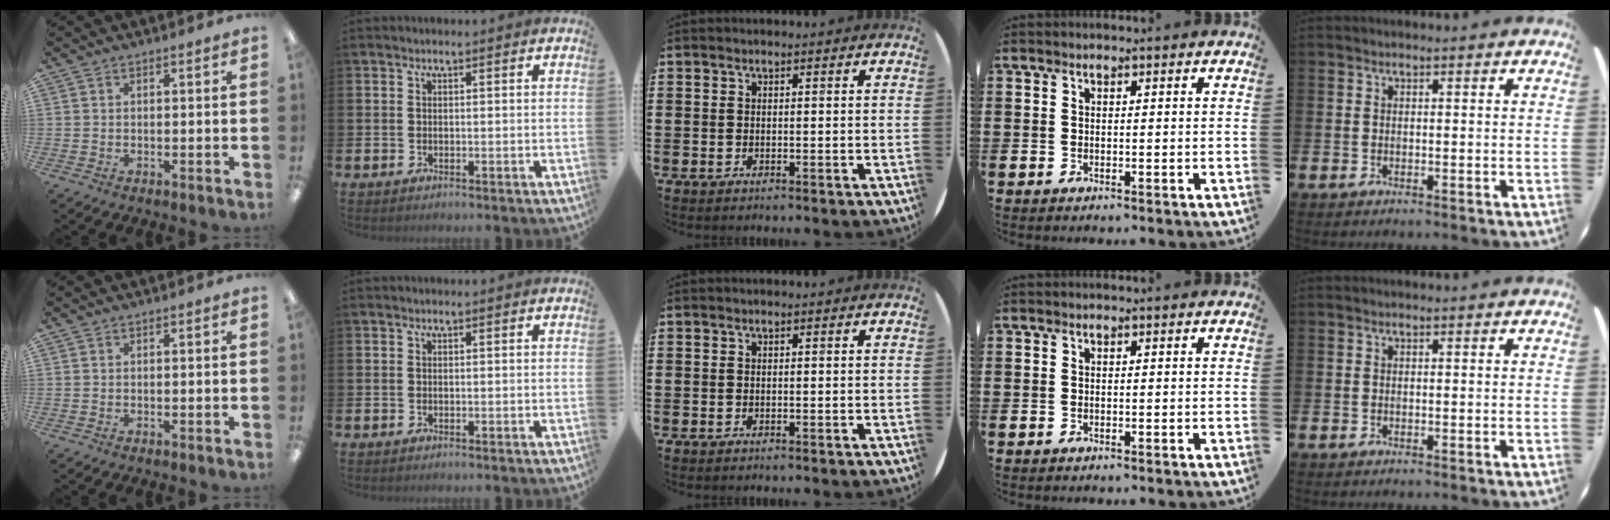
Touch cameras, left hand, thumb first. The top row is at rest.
{}